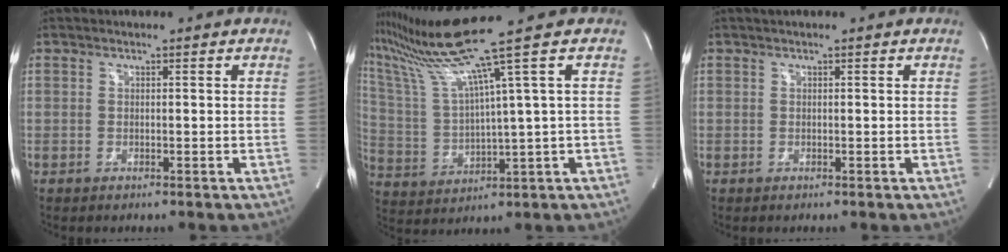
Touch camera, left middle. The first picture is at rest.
{"total": 12.6, "force": [9.2, -4.2, 7.4], "torque": [-0.151, -0.028, 0.180]}
{"total": 0.5, "force": [0.4, -0.1, 0.3], "torque": [-0.010, 0.016, 0.009]}